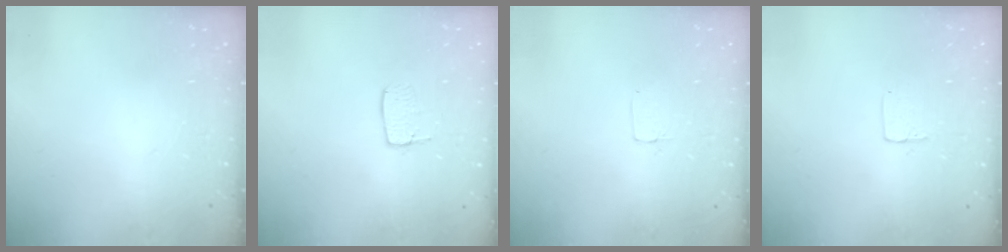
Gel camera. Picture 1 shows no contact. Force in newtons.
{"total": 5.8, "press": 5.8, "slide": 0.4}
{"total": 2.0, "press": 2.0, "slide": 0.0}
{"total": 3.9, "press": 3.9, "slide": 0.1}